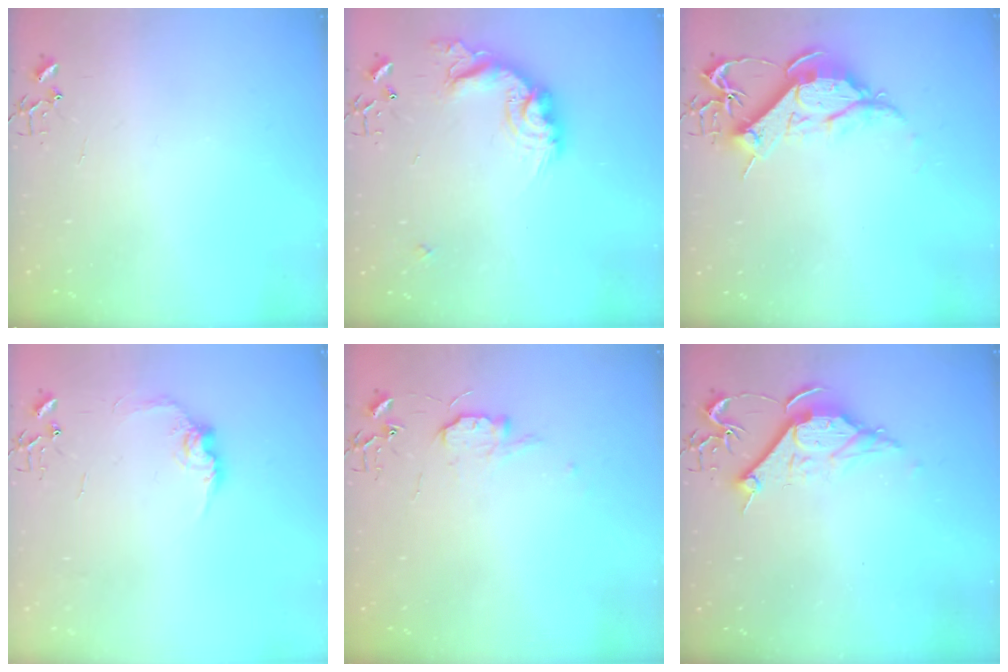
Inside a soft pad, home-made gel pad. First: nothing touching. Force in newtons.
{"total": 17.9, "press": 17.8, "slide": 1.1}
{"total": 12.5, "press": 12.4, "slide": 1.3}
{"total": 10.1, "press": 10.0, "slide": 0.5}
{"total": 7.3, "press": 7.3, "slide": 0.7}
{"total": 10.7, "press": 10.7, "slide": 0.7}